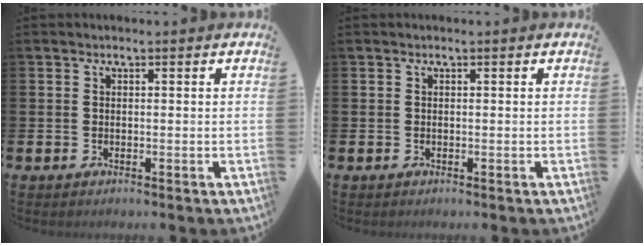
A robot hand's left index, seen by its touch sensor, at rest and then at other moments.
{"total": 0.0}